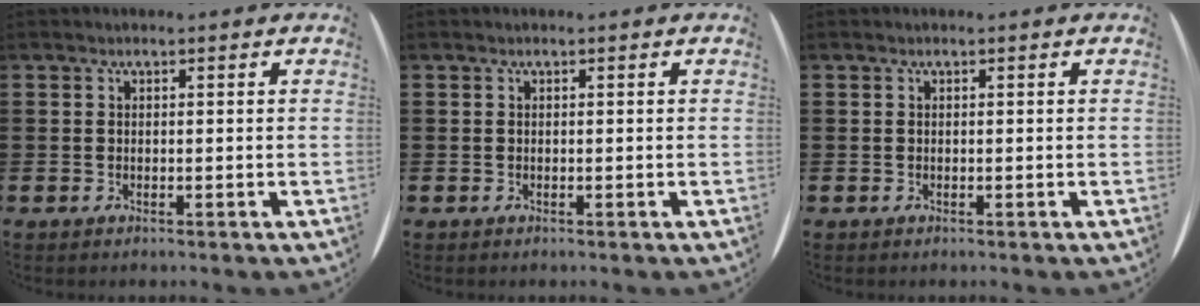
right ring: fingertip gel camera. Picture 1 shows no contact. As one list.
[{"total": 0.0}, {"total": 0.0}]